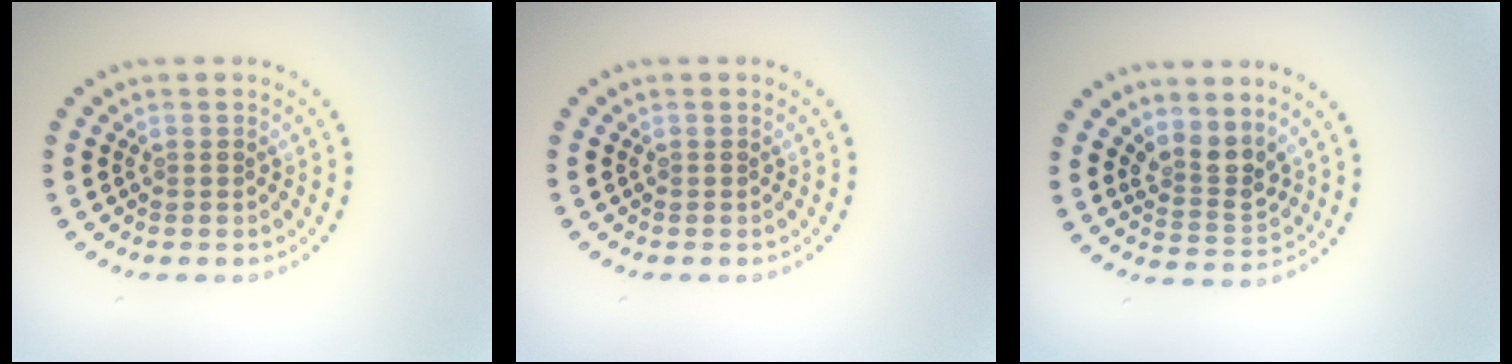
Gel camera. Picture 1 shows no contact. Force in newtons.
{"total": 0.0}
{"total": 2.8, "press": 2.1, "slide": 1.8}